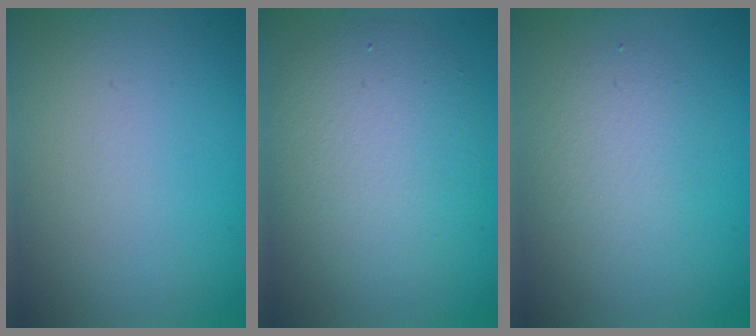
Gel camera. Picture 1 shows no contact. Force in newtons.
{"total": 5.3, "press": 5.3, "slide": 0.4}
{"total": 2.5, "press": 2.5, "slide": 0.1}